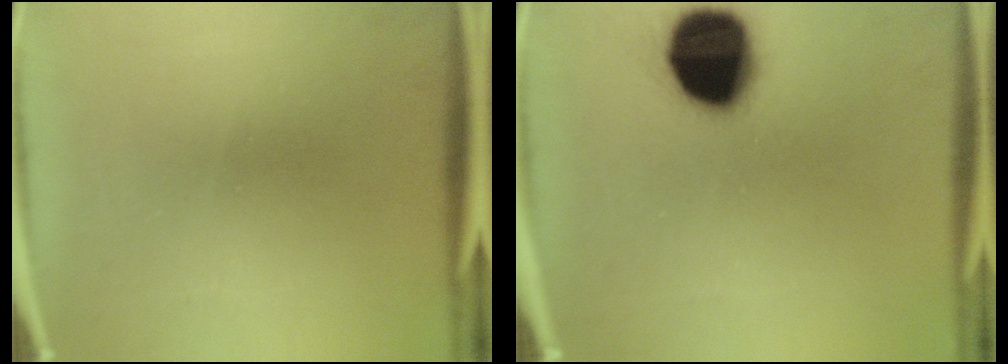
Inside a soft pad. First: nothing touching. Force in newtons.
{"total": 19.8}